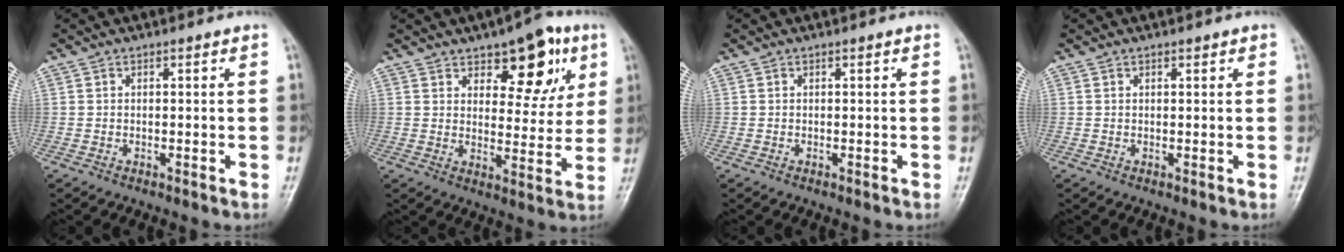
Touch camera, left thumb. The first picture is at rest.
{"total": 12.3, "force": [6.4, 6.2, 8.4], "torque": [-0.069, -0.029, 0.089]}
{"total": 0.0}
{"total": 0.9, "force": [0.6, 0.5, 0.5], "torque": [-0.002, -0.001, 0.005]}